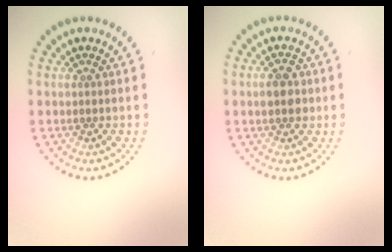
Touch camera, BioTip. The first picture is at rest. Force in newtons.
{"total": 2.7, "press": 2.7, "slide": 0.1}